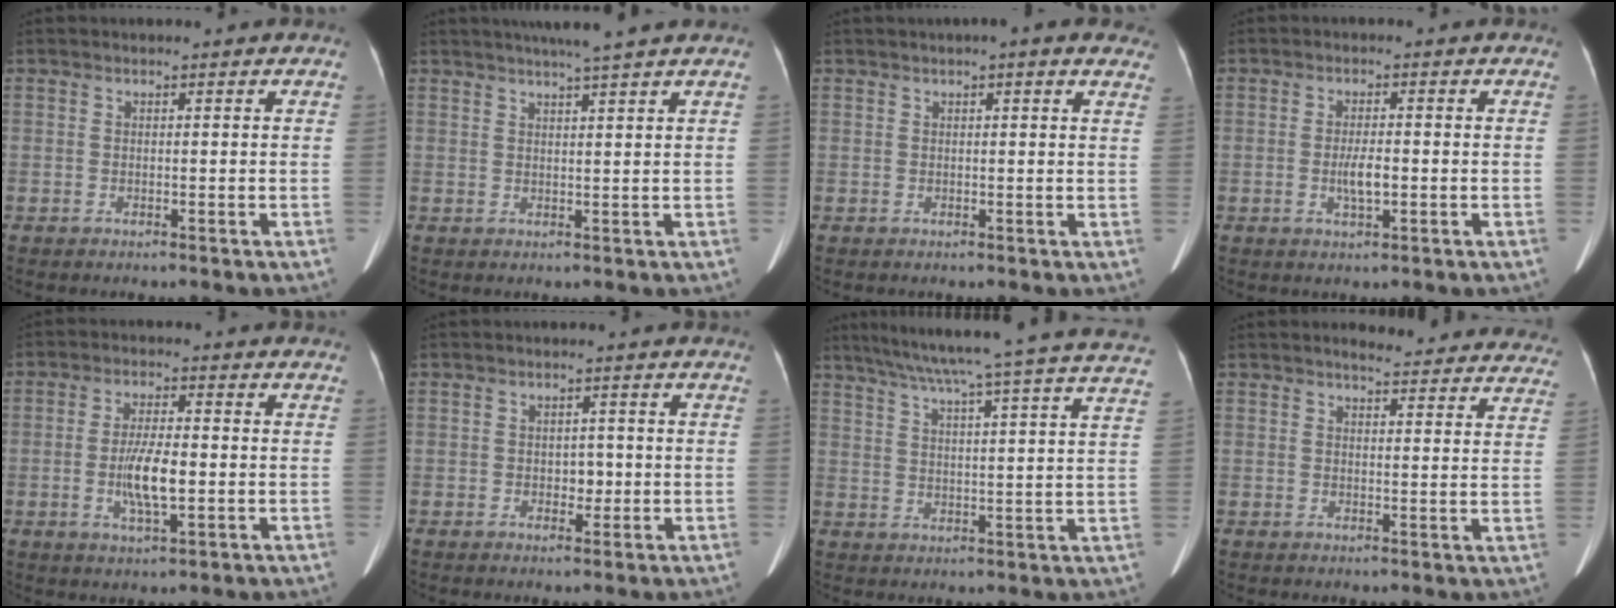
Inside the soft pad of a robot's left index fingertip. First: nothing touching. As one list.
[{"total": 6.3, "force": [5.2, -1.1, 3.5], "torque": [-0.054, 0.011, 0.070]}, {"total": 5.4, "force": [3.8, 1.0, 3.8], "torque": [-0.035, 0.017, 0.034]}, {"total": 3.1, "force": [-0.7, 0.7, 3.0], "torque": [-0.060, -0.001, -0.012]}, {"total": 6.5, "force": [-1.2, 1.4, 6.2], "torque": [-0.124, -0.002, -0.021]}, {"total": 2.1, "force": [-0.4, 1.4, 1.5], "torque": [-0.018, 0.004, -0.004]}, {"total": 27.6, "force": [24.2, -1.0, 13.2], "torque": [-0.219, -0.024, 0.307]}, {"total": 17.3, "force": [16.4, 3.4, 4.5], "torque": [-0.028, -0.034, 0.170]}]